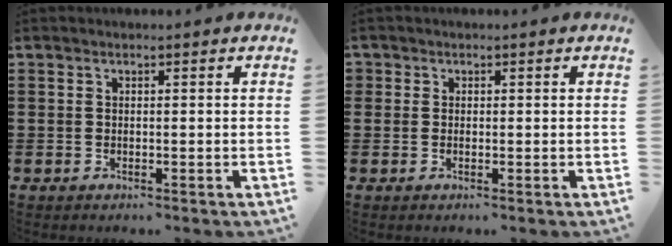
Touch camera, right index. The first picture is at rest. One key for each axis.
{"total": 0.7, "fx": 0.1, "fy": 0.7, "fz": 0.2, "tx": -0.006, "ty": 0.001, "tz": 0.001}